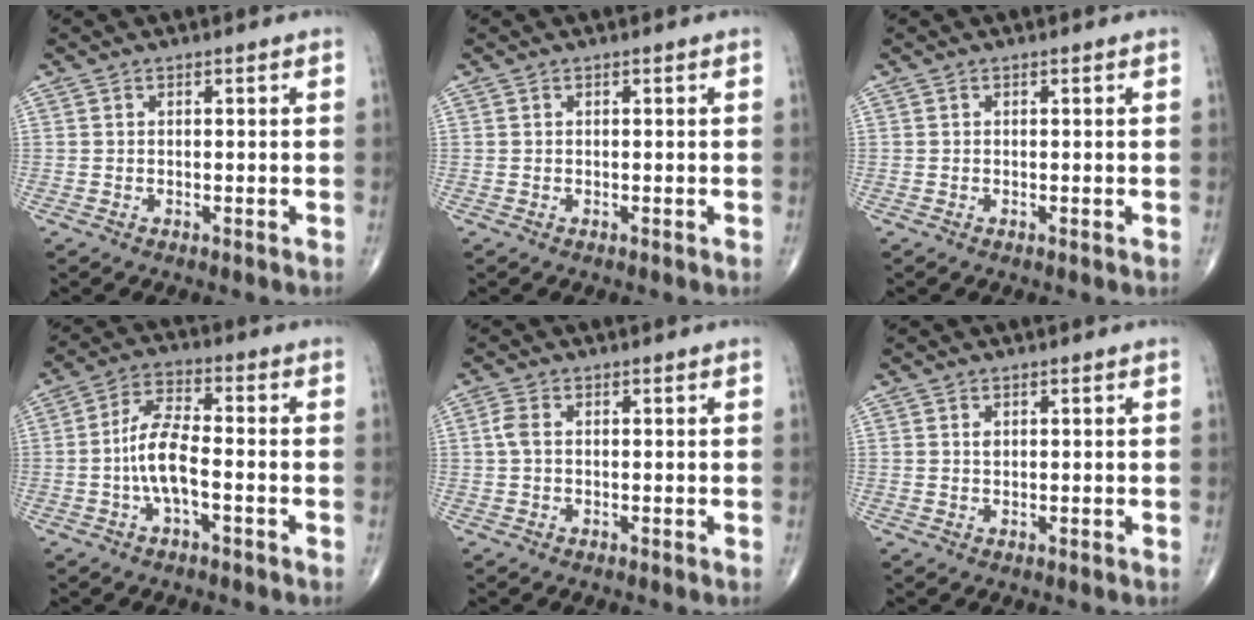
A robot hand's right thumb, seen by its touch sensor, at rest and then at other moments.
{"total": 0.0}
{"total": 0.0}
{"total": 8.3, "force": [-2.0, 3.1, 7.4], "torque": [-0.152, 0.028, -0.043]}
{"total": 2.3, "force": [0.1, 1.3, 1.8], "torque": [-0.048, 0.007, -0.001]}
{"total": 0.8, "force": [0.3, 0.5, 0.5], "torque": [-0.003, -0.002, 0.005]}